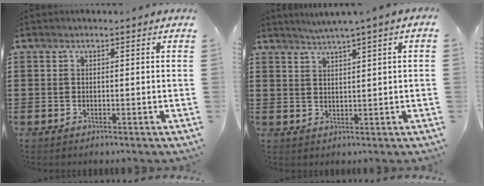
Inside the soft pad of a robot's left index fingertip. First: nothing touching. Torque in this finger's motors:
{"motor_torque": [1.35, -0.79, 0.64, 0.13]}